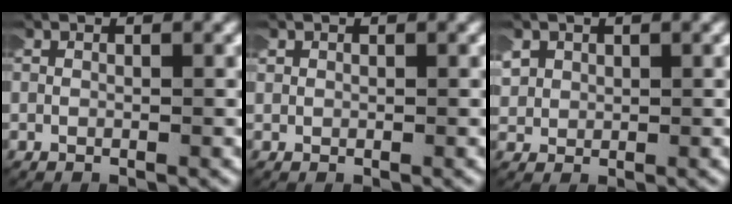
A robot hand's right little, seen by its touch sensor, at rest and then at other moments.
{"total": 0.0}
{"total": 2.4, "force": [0.7, 2.1, 1.0], "torque": [-0.042, -0.004, 0.016]}